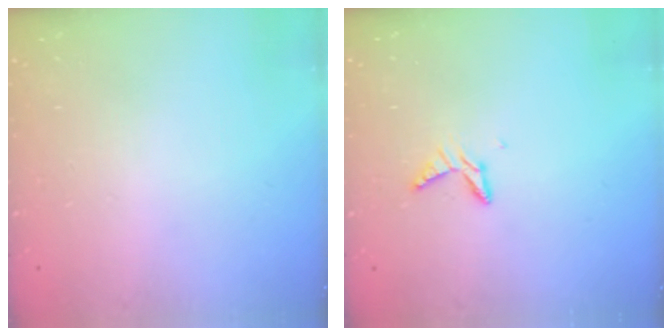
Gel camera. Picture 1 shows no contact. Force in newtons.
{"total": 6.2, "press": 6.1, "slide": 0.4}